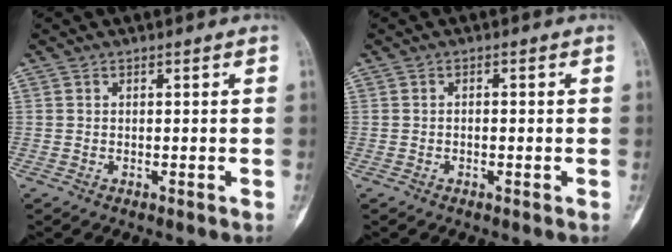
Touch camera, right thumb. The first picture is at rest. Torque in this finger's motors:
{"motor_torque": [-0.19, -0.19, -0.52, 0.30, -0.06]}